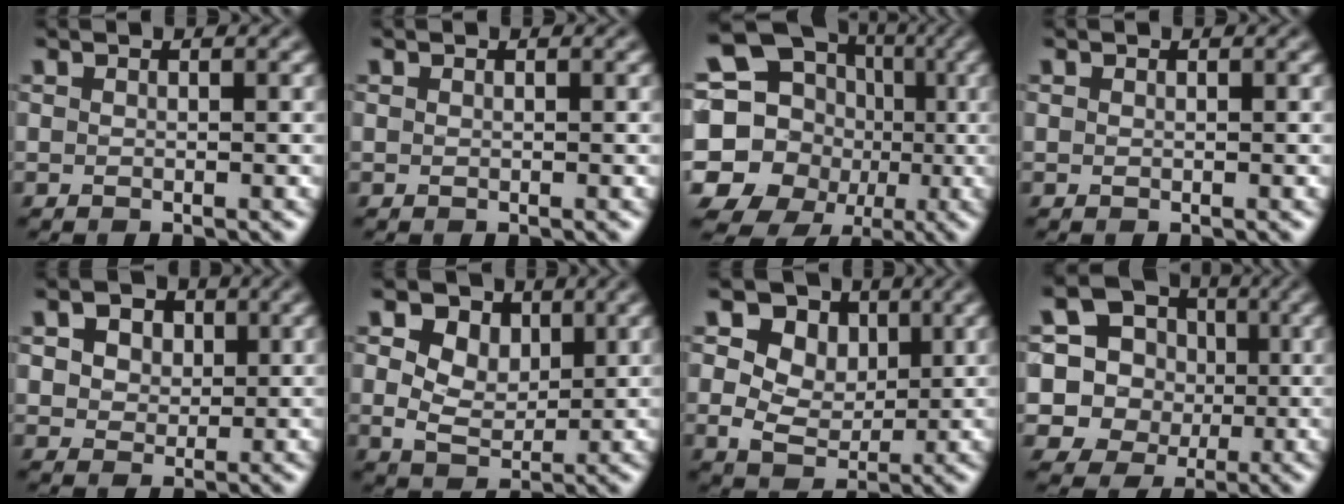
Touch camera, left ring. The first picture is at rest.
{"total": 0.0}
{"total": 18.9, "force": [-2.1, 17.5, 6.8], "torque": [-0.158, -0.007, -0.074]}
{"total": 0.0}
{"total": 5.9, "force": [2.7, 4.2, 3.1], "torque": [-0.063, 0.018, 0.028]}
{"total": 7.2, "force": [3.1, 4.8, 4.4], "torque": [-0.085, 0.019, 0.024]}
{"total": 9.4, "force": [3.7, 6.7, 5.4], "torque": [-0.092, 0.027, 0.033]}
{"total": 15.5, "force": [1.8, 14.6, 4.9], "torque": [-0.135, 0.022, 0.013]}